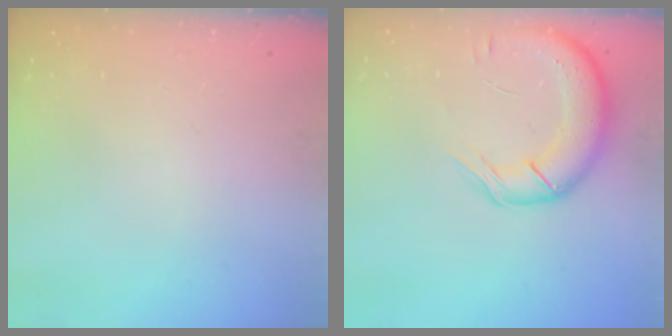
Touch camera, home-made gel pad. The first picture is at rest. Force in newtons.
{"total": 14.4, "press": 14.0, "slide": 3.5}